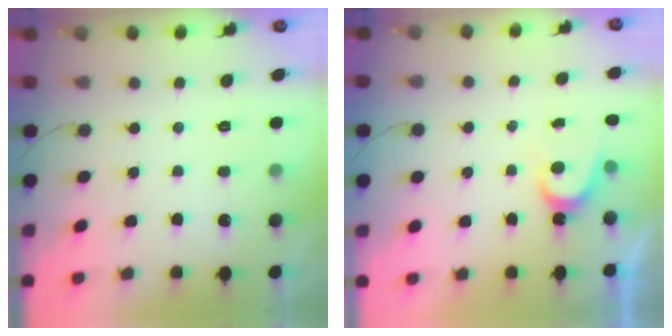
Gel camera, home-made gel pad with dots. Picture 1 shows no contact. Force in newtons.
{"total": 3.7, "press": 3.6, "slide": 0.3}